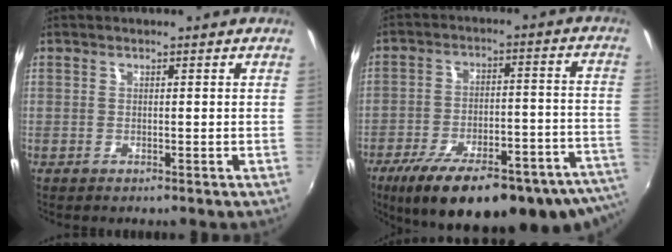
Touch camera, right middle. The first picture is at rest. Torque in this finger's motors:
{"motor_torque": [1.09, -1.04, 0.45, 0.21]}